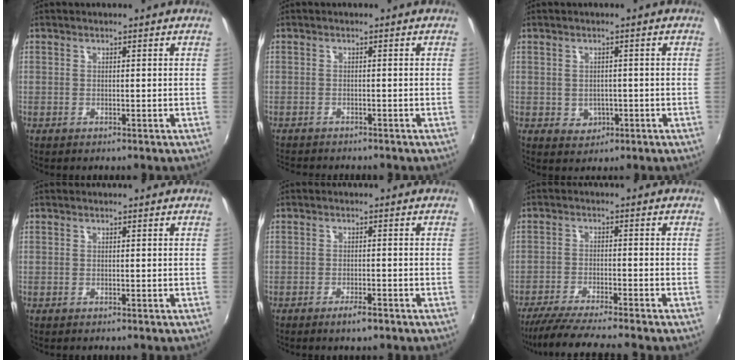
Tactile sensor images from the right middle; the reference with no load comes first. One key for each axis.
{"total": 3.9, "fx": -3.6, "fy": 0.6, "fz": 1.2, "tx": -0.033, "ty": -0.017, "tz": -0.059}
{"total": 3.0, "fx": -0.4, "fy": 2.7, "fz": 1.2, "tx": -0.022, "ty": 0.002, "tz": 0.003}
{"total": 0.0}
{"total": 2.6, "fx": -1.9, "fy": 0.4, "fz": 1.8, "tx": -0.040, "ty": -0.002, "tz": -0.033}
{"total": 10.3, "fx": -9.1, "fy": -0.8, "fz": 4.8, "tx": -0.109, "ty": -0.023, "tz": -0.154}